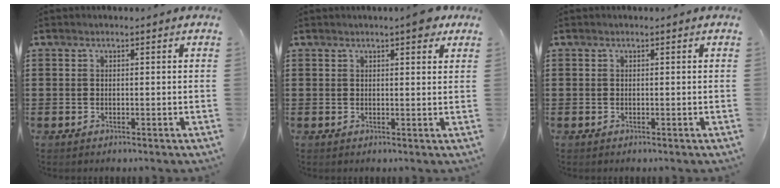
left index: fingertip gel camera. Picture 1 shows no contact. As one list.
[{"total": 3.2, "force": [2.3, 0.6, 2.2], "torque": [-0.031, 0.001, 0.038]}, {"total": 0.0}]